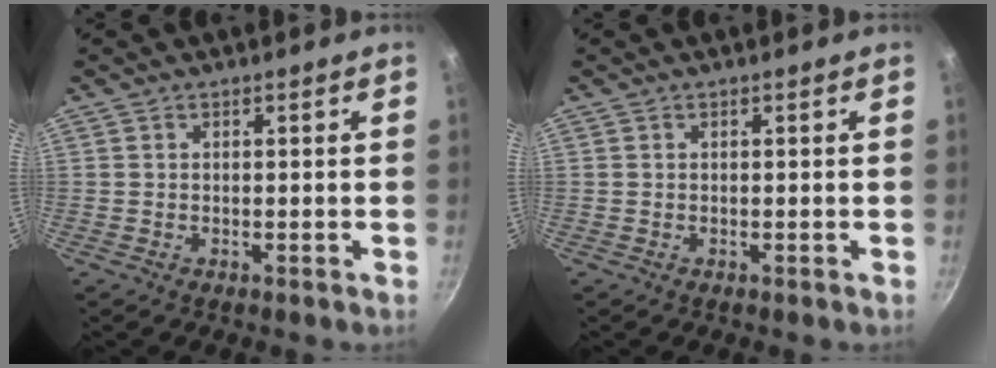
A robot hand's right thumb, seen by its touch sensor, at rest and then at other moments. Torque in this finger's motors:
{"motor_torque": [0.00, 0.00, -0.16, -0.16, 0.00]}